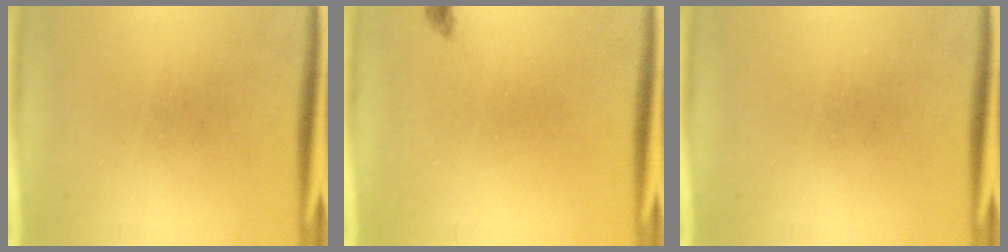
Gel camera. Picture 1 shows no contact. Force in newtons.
{"total": 0.7}
{"total": 0.0}